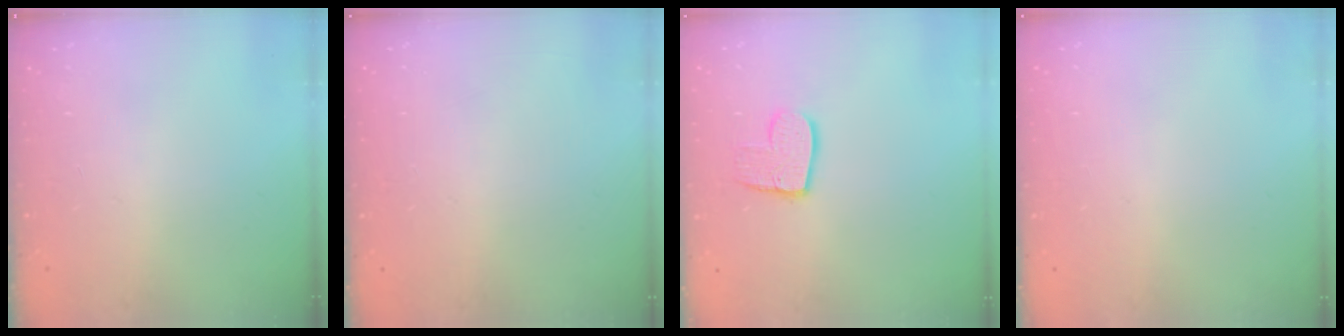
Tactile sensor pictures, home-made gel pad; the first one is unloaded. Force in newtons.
{"total": 0.0}
{"total": 10.0, "press": 10.0, "slide": 0.8}
{"total": 0.0}